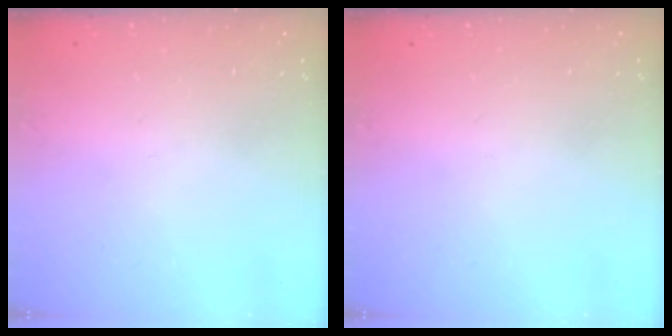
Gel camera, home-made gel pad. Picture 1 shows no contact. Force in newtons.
{"total": 0.0}